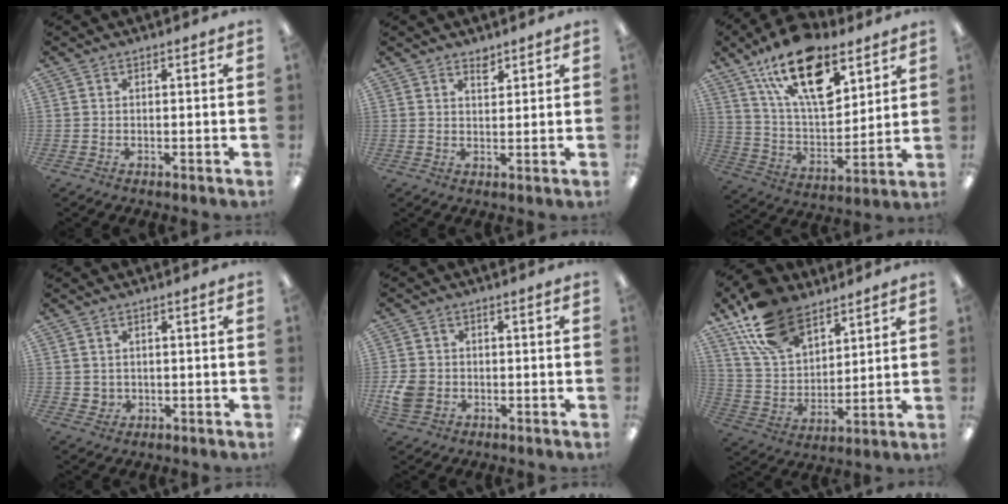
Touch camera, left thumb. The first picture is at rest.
{"total": 2.5, "force": [2.2, 1.0, 0.7], "torque": [-0.002, -0.014, 0.037]}
{"total": 21.8, "force": [13.2, 10.2, 14.0], "torque": [-0.243, -0.066, 0.230]}
{"total": 2.3, "force": [0.8, 2.0, 0.5], "torque": [-0.014, 0.002, 0.015]}
{"total": 5.8, "force": [-1.3, 4.9, 2.9], "torque": [-0.059, 0.006, -0.023]}
{"total": 17.6, "force": [11.6, 9.9, 8.9], "torque": [-0.182, -0.042, 0.221]}